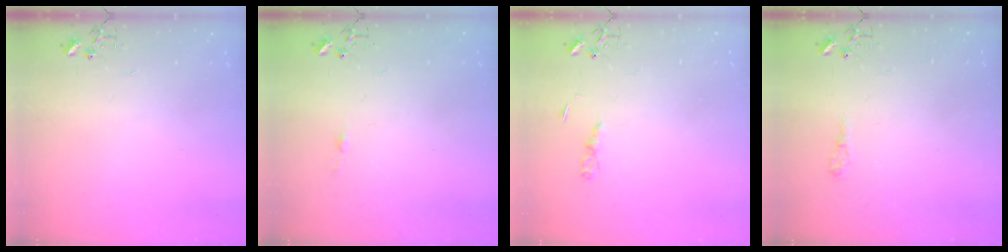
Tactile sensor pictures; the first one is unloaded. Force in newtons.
{"total": 3.5, "press": 3.5, "slide": 0.5}
{"total": 2.9, "press": 2.9, "slide": 0.3}
{"total": 5.4, "press": 5.4, "slide": 0.6}